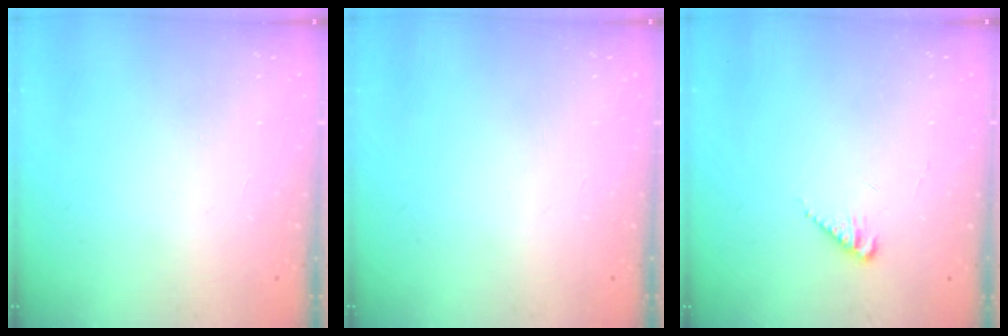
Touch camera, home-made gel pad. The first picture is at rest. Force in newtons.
{"total": 0.0}
{"total": 2.7, "press": 2.6, "slide": 0.4}